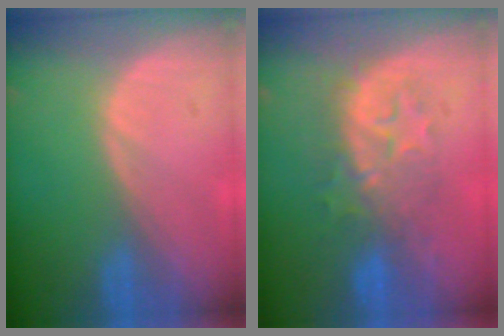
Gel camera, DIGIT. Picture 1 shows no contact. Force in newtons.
{"total": 7.8, "press": 7.6, "slide": 1.7}